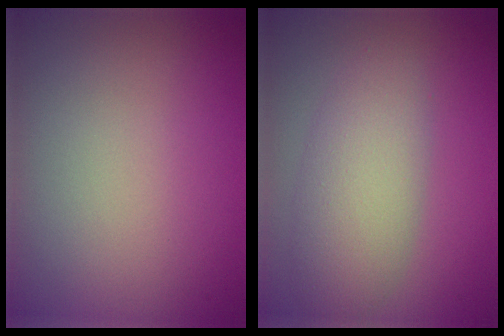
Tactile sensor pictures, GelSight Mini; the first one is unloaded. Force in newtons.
{"total": 5.0, "press": 5.0, "slide": 0.1}